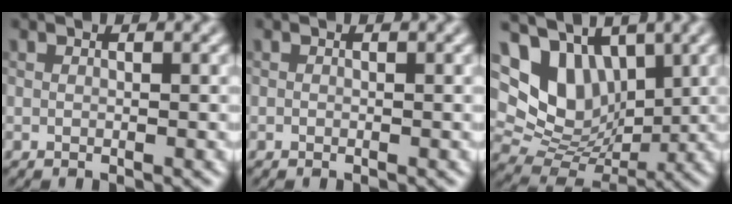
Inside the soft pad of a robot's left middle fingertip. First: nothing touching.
{"total": 0.0}
{"total": 8.7, "force": [3.7, 6.2, 4.9], "torque": [-0.089, 0.001, 0.069]}